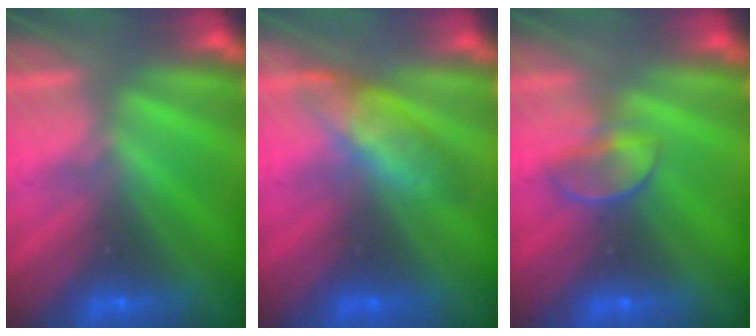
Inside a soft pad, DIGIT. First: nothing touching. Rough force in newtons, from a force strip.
{"total": 4.5}
{"total": 2.3}